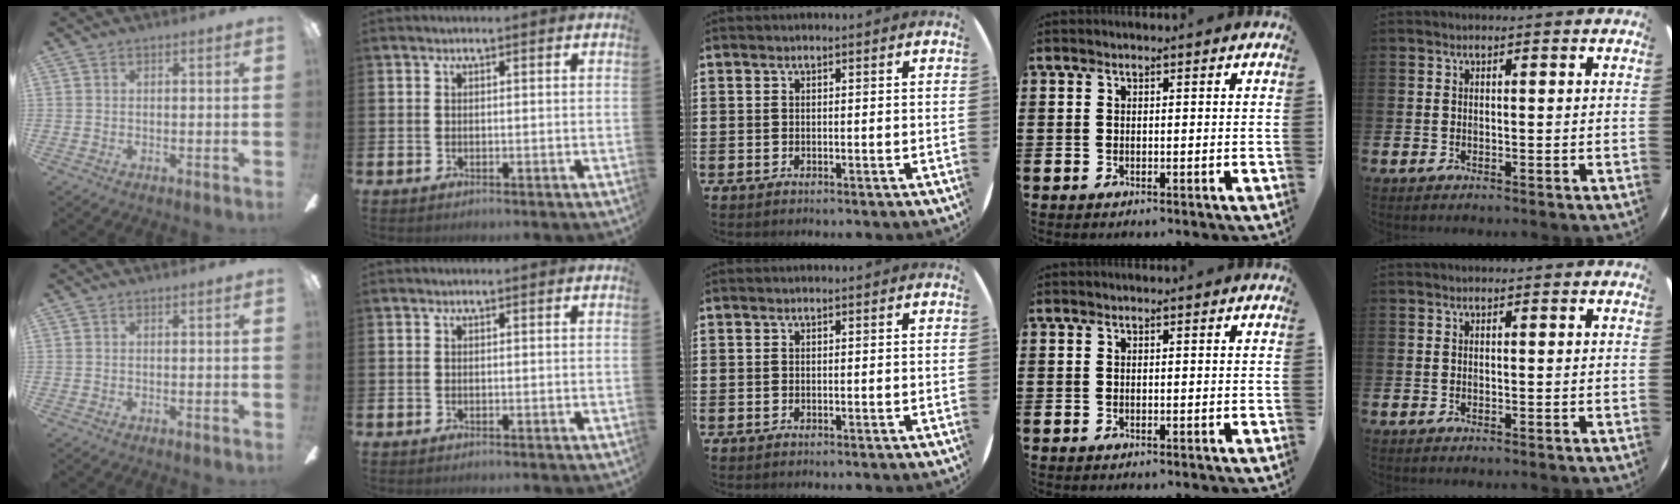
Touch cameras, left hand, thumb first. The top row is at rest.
{}